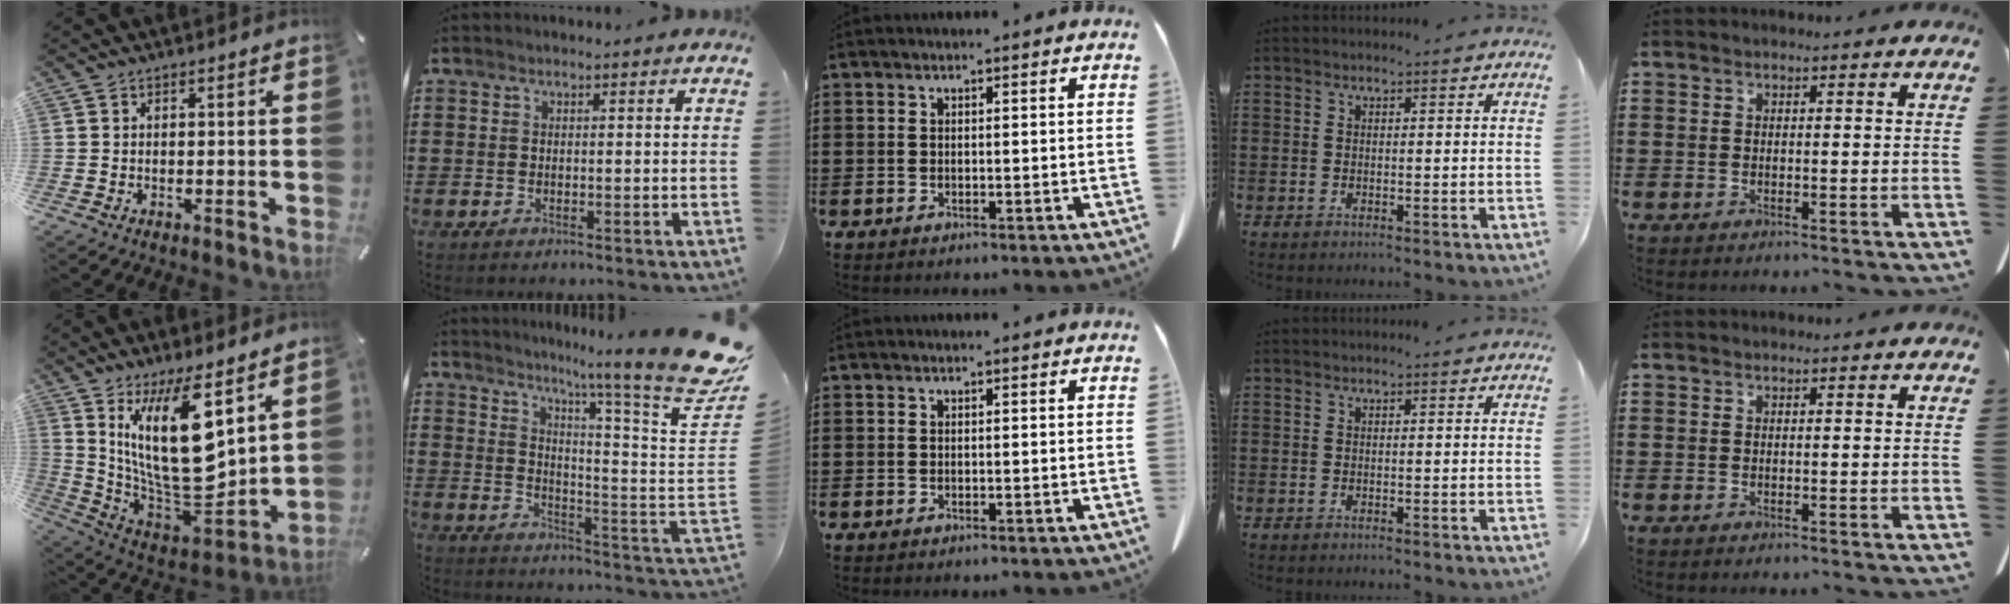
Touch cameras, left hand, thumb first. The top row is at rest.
{"thumb": {"total": 22.6, "force": [8.2, 8.9, 19.1], "torque": [-0.376, -0.077, 0.139]}, "index": {"total": 11.8, "force": [9.3, -1.8, 7.1], "torque": [-0.135, -0.089, 0.139]}}